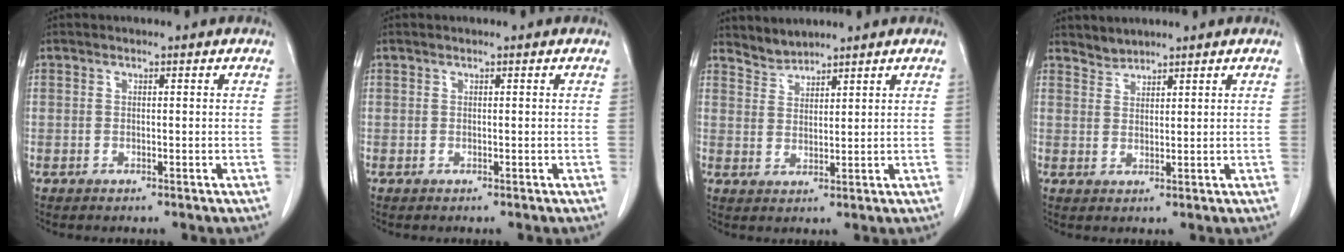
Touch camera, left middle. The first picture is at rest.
{"total": 0.0}
{"total": 2.8, "force": [2.7, 0.2, -0.6], "torque": [0.008, 0.004, 0.060]}
{"total": 2.0, "force": [1.9, 0.2, -0.4], "torque": [0.007, 0.002, 0.038]}